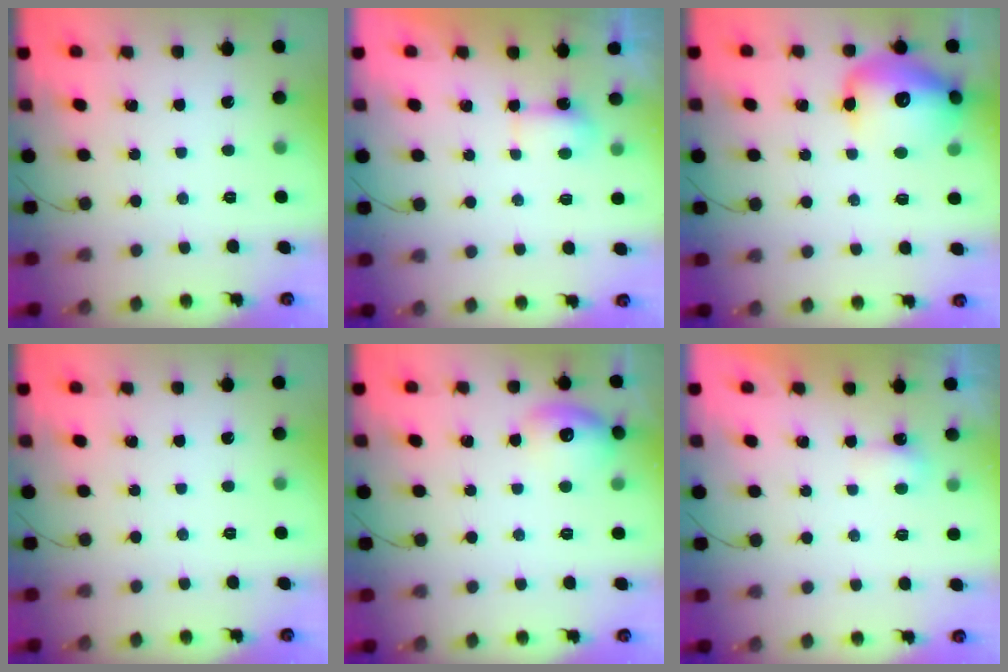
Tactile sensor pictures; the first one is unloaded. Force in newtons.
{"total": 4.2, "press": 4.0, "slide": 1.1}
{"total": 15.6, "press": 15.4, "slide": 2.5}
{"total": 0.0}
{"total": 11.7, "press": 11.6, "slide": 1.2}
{"total": 3.2, "press": 3.2, "slide": 0.7}